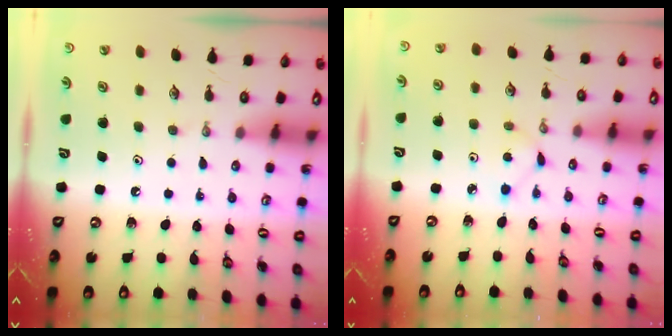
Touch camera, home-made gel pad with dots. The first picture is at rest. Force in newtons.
{"total": 1.6, "press": 1.6, "slide": 0.2}